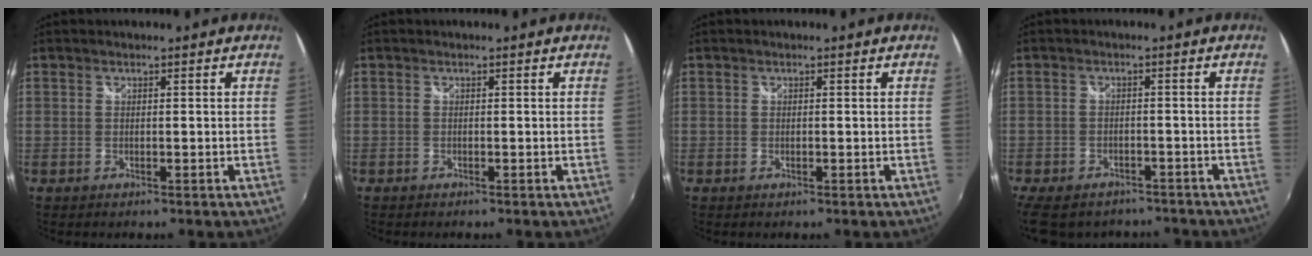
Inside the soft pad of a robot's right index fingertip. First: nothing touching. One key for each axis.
{"total": 0.6, "fx": -0.6, "fy": 0.2, "fz": -0.1, "tx": 0.000, "ty": -0.006, "tz": -0.013}
{"total": 0.0}
{"total": 13.3, "fx": -10.3, "fy": 6.5, "fz": 5.3, "tx": -0.135, "ty": -0.024, "tz": -0.152}